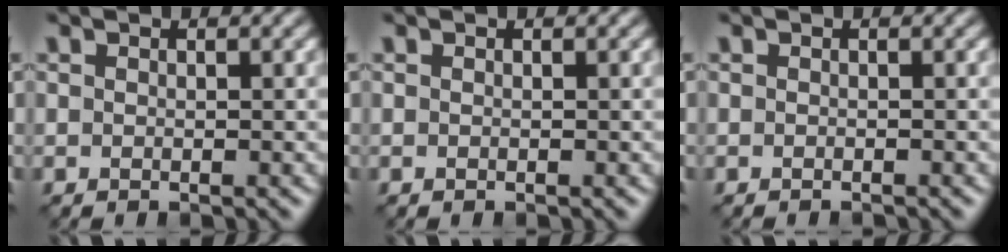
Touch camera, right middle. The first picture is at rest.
{"total": 0.0}
{"total": 1.0, "force": [-0.9, 0.1, 0.3], "torque": [0.004, -0.002, -0.014]}